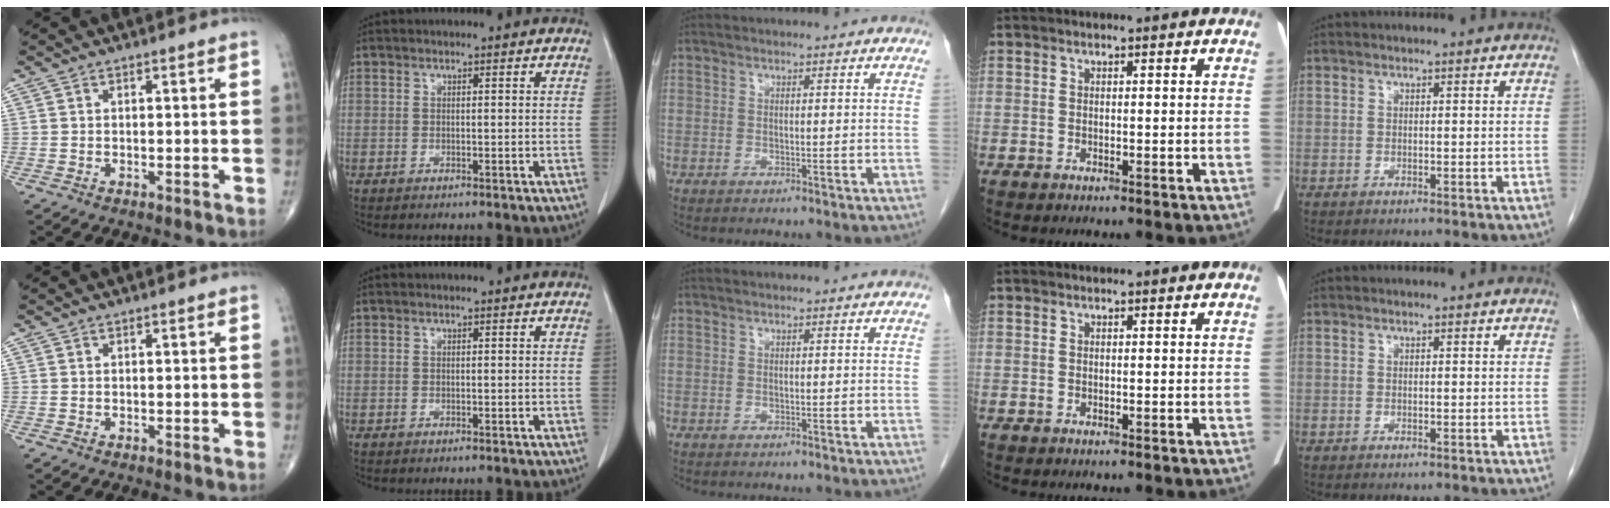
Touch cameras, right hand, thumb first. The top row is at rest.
{}